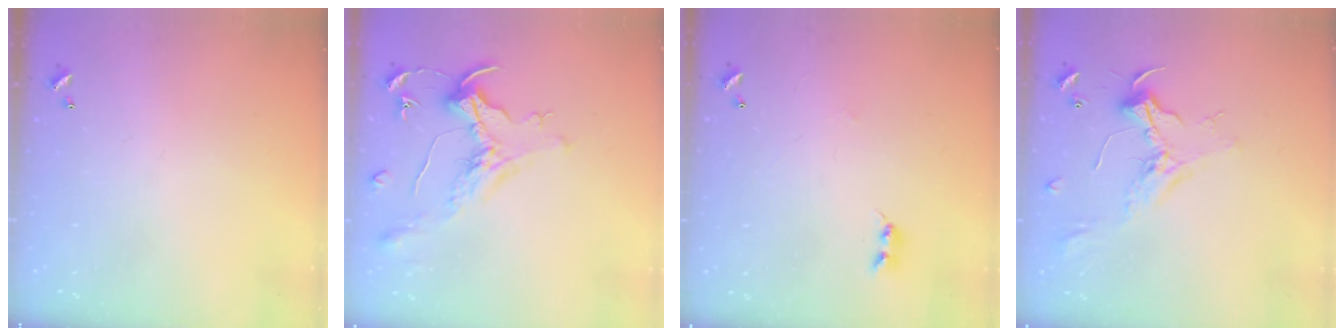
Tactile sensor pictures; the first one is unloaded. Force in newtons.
{"total": 1.6, "press": 1.4, "slide": 0.7}
{"total": 2.2, "press": 2.2, "slide": 0.4}
{"total": 2.4, "press": 2.3, "slide": 0.8}